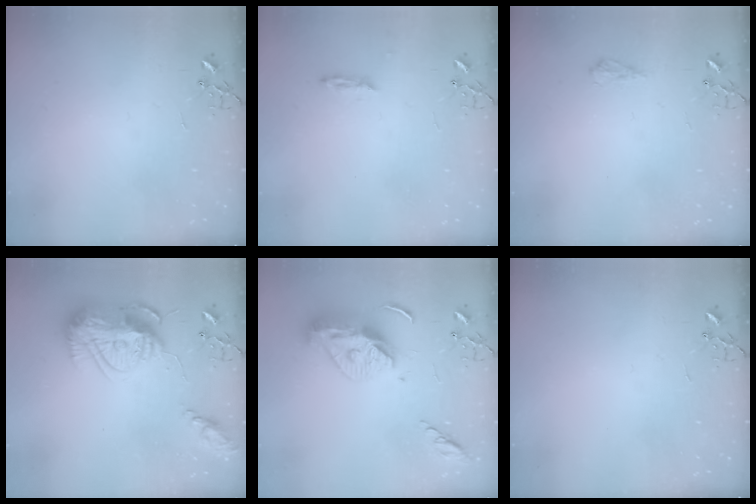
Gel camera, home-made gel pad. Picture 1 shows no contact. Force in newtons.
{"total": 2.3, "press": 2.2, "slide": 0.4}
{"total": 8.2, "press": 8.2, "slide": 0.9}
{"total": 18.7, "press": 18.6, "slide": 1.7}
{"total": 12.7, "press": 12.7, "slide": 0.9}
{"total": 0.0}